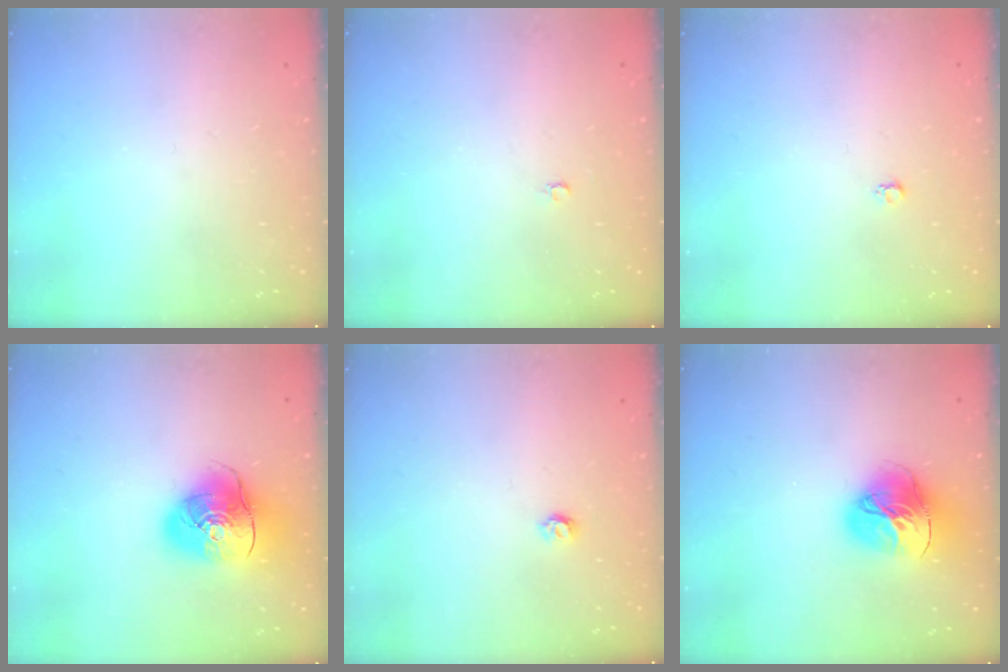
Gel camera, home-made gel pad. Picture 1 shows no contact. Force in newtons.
{"total": 2.0, "press": 2.0, "slide": 0.4}
{"total": 2.6, "press": 2.6, "slide": 0.4}
{"total": 14.0, "press": 13.8, "slide": 2.3}
{"total": 3.2, "press": 3.2, "slide": 0.3}
{"total": 16.9, "press": 16.8, "slide": 1.7}